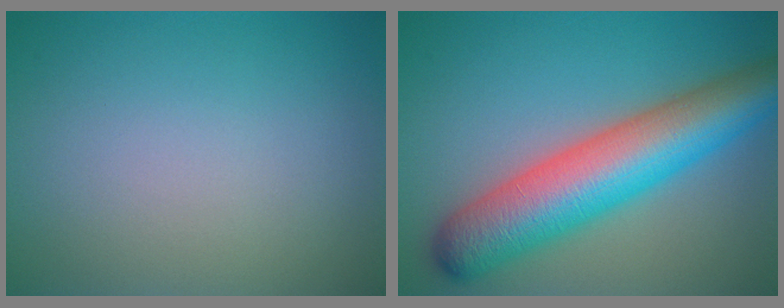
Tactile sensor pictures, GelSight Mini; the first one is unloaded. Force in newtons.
{"total": 10.4, "press": 10.4, "slide": 0.2}